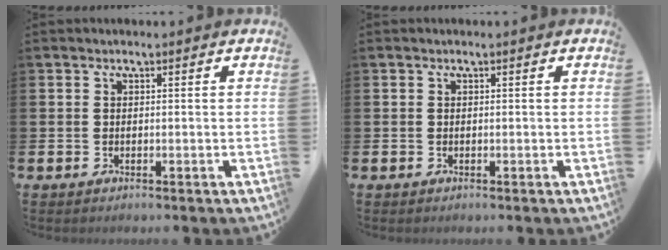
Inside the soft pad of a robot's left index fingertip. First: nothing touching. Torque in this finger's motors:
{"motor_torque": [0.00, 0.00, -0.04, 0.00]}